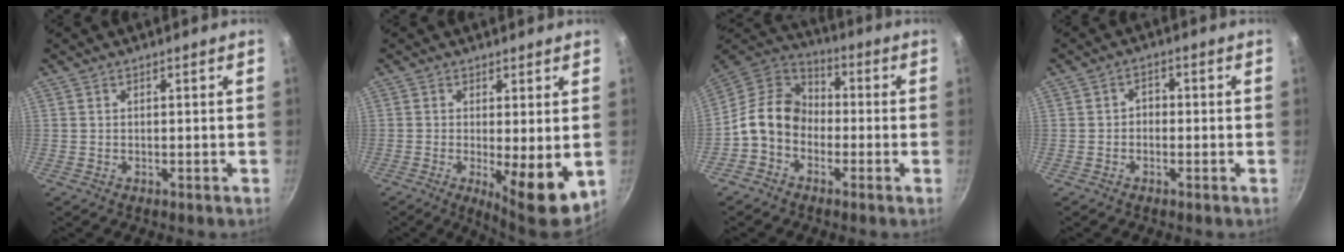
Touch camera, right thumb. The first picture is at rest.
{"total": 9.4, "force": [-1.1, 2.7, 9.0], "torque": [-0.116, -0.016, -0.005]}
{"total": 11.7, "force": [-2.6, 9.2, 6.7], "torque": [-0.085, 0.044, -0.074]}
{"total": 2.1, "force": [-0.6, 1.6, 1.2], "torque": [-0.008, 0.011, -0.014]}